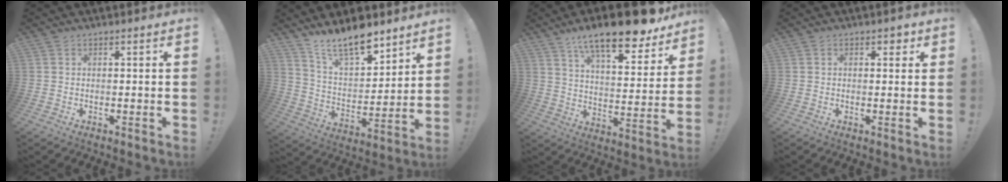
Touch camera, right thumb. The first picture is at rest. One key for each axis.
{"total": 13.3, "fx": 11.3, "fy": 4.3, "fz": 5.7, "tx": -0.100, "ty": -0.087, "tz": 0.203}
{"total": 17.8, "fx": 12.7, "fy": 4.3, "fz": 11.7, "tx": -0.179, "ty": -0.093, "tz": 0.206}
{"total": 1.7, "fx": 0.7, "fy": 1.1, "fz": 1.1, "tx": 0.003, "ty": -0.004, "tz": 0.007}